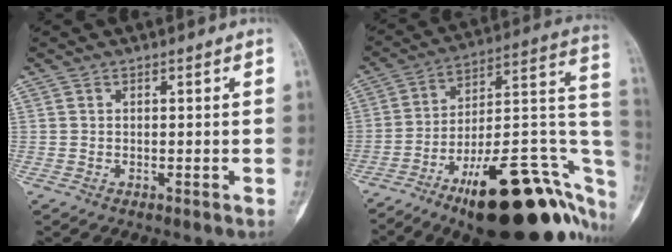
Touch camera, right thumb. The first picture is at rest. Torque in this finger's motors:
{"motor_torque": [3.99, 1.03, 1.62, -1.15, 0.49]}